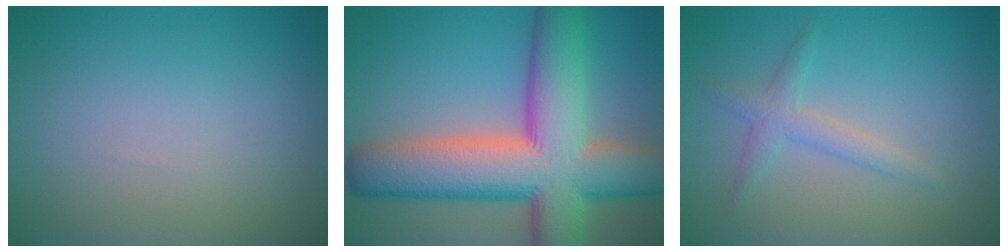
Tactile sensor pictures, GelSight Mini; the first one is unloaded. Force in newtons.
{"total": 13.6, "press": 13.5, "slide": 0.6}
{"total": 2.0, "press": 2.0, "slide": 0.0}